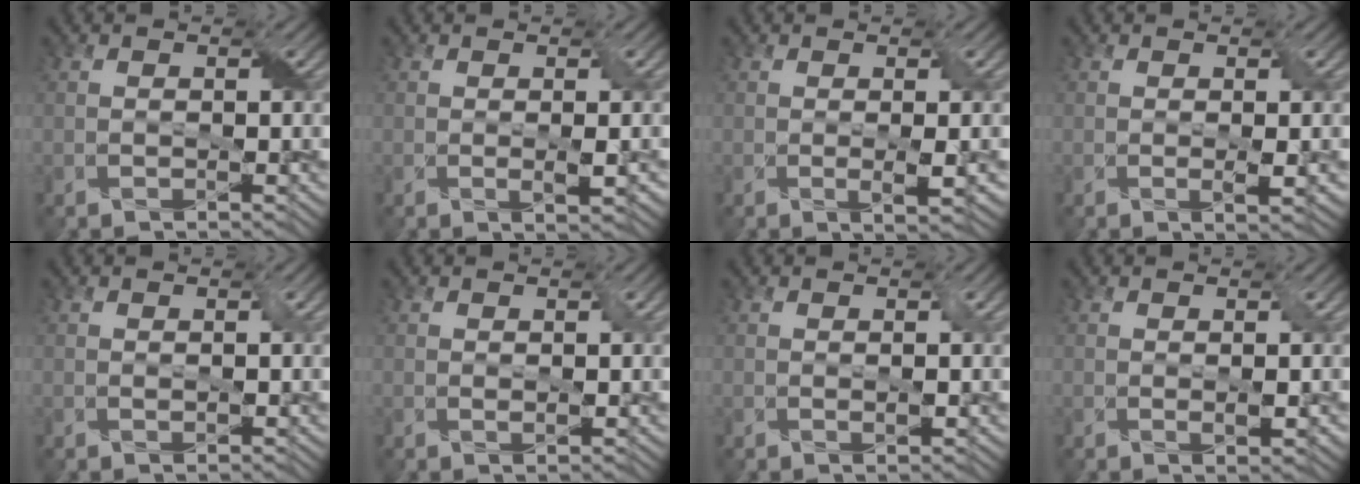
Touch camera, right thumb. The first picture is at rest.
{"total": 1.7, "force": [0.1, 0.1, 1.7], "torque": [-0.034, -0.001, 0.003]}
{"total": 2.1, "force": [0.1, 0.2, 2.1], "torque": [-0.043, 0.000, 0.005]}
{"total": 1.7, "force": [0.1, 0.2, 1.7], "torque": [-0.033, -0.003, 0.004]}
{"total": 0.8, "force": [0.1, 0.1, 0.8], "torque": [-0.015, -0.001, 0.003]}
{"total": 1.1, "force": [0.3, 0.3, 1.0], "torque": [-0.020, -0.002, 0.007]}
{"total": 1.1, "force": [0.2, 0.1, 1.1], "torque": [-0.021, 0.000, 0.004]}
{"total": 1.5, "force": [0.2, 0.2, 1.5], "torque": [-0.029, -0.003, 0.006]}